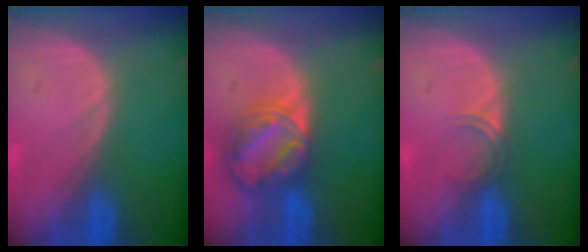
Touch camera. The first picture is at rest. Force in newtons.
{"total": 8.5, "press": 7.2, "slide": 4.5}
{"total": 1.8, "press": 1.5, "slide": 1.1}